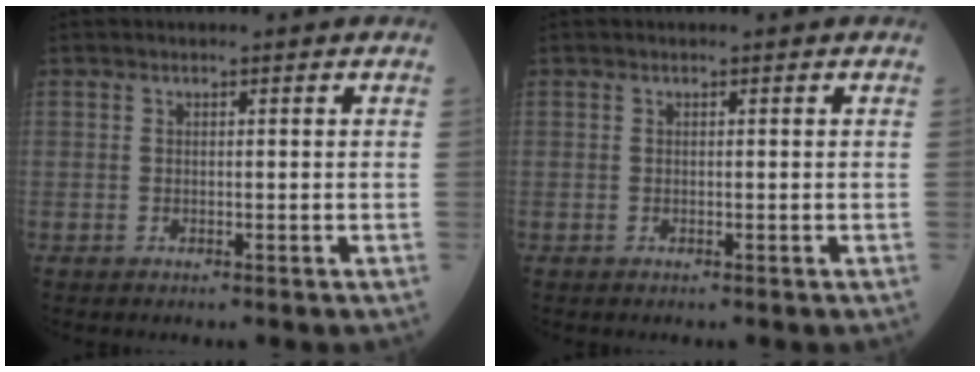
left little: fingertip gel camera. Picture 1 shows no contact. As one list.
[{"total": 0.0}]